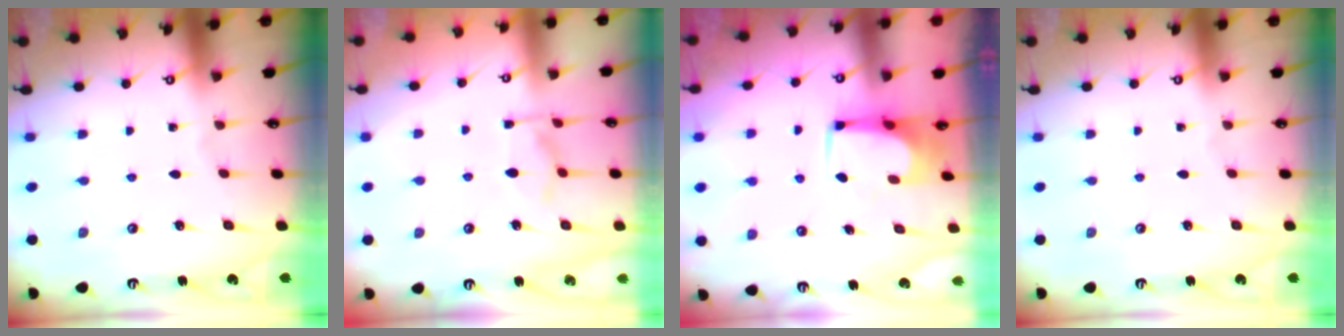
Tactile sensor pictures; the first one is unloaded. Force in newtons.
{"total": 4.8, "press": 4.7, "slide": 1.2}
{"total": 1.4, "press": 1.4, "slide": 0.1}
{"total": 0.0}